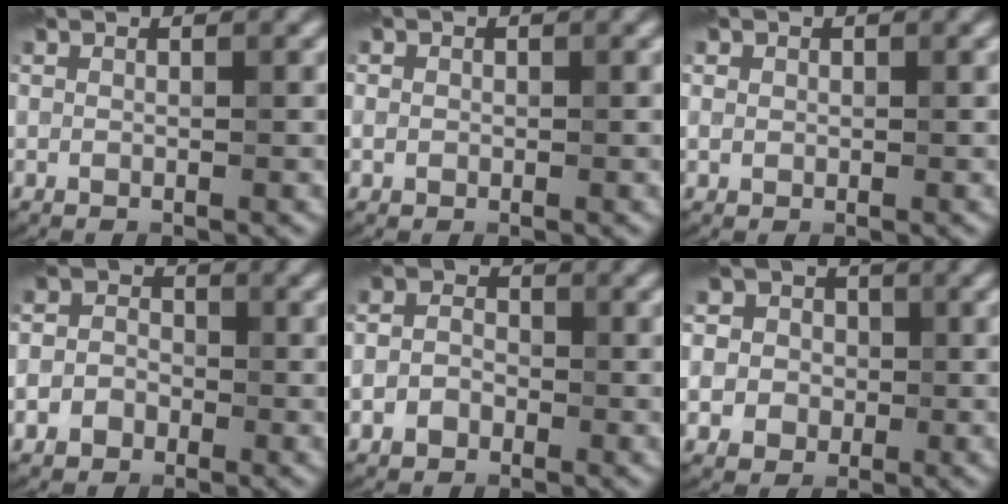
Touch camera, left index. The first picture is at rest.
{"total": 1.1, "force": [-0.1, 1.0, 0.3], "torque": [0.001, -0.003, -0.004]}
{"total": 1.1, "force": [0.2, 1.0, 0.3], "torque": [-0.001, -0.002, 0.003]}
{"total": 3.4, "force": [-1.0, 2.9, 1.4], "torque": [0.001, 0.002, -0.025]}
{"total": 2.9, "force": [-1.0, 2.3, 1.4], "torque": [-0.012, 0.002, -0.028]}
{"total": 10.4, "force": [0.6, 9.6, 3.8], "torque": [-0.087, 0.026, -0.024]}